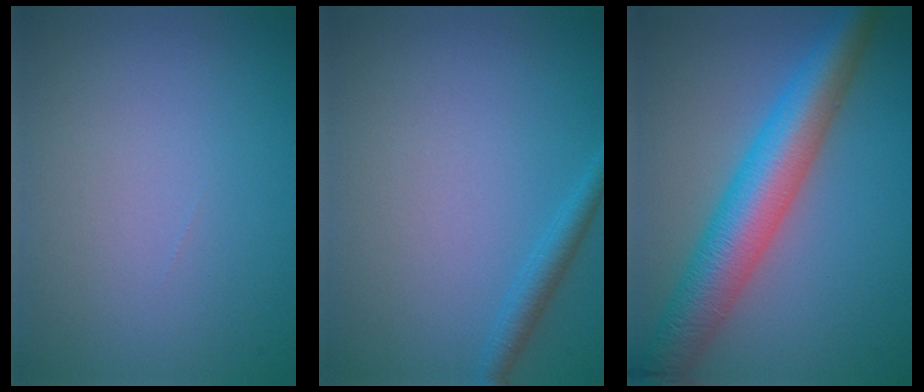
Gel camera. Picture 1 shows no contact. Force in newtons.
{"total": 1.6, "press": 1.6, "slide": 0.1}
{"total": 7.9, "press": 7.9, "slide": 0.2}